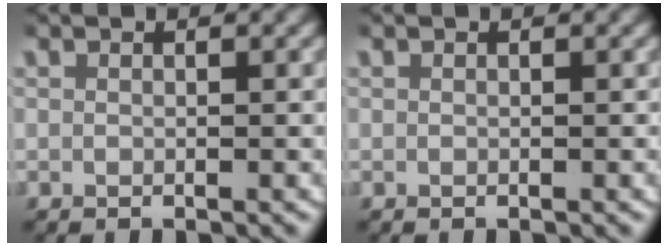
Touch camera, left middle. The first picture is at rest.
{"total": 0.0}